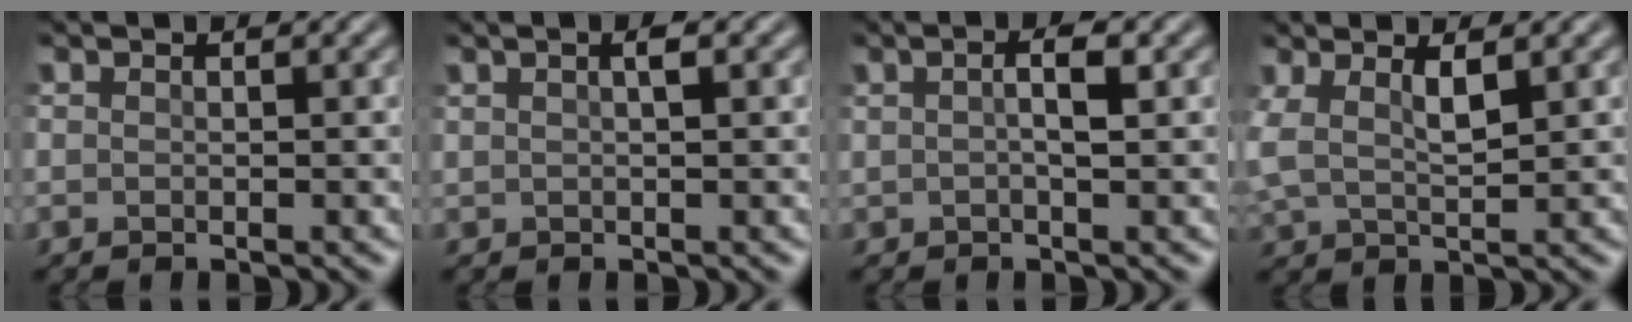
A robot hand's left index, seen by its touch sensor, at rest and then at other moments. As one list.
[{"total": 1.2, "force": [0.5, 0.3, 1.1], "torque": [-0.021, 0.003, 0.008]}, {"total": 2.2, "force": [0.3, 0.5, 2.2], "torque": [-0.032, -0.003, 0.003]}, {"total": 3.1, "force": [1.2, 1.2, 2.6], "torque": [-0.068, 0.001, 0.022]}]